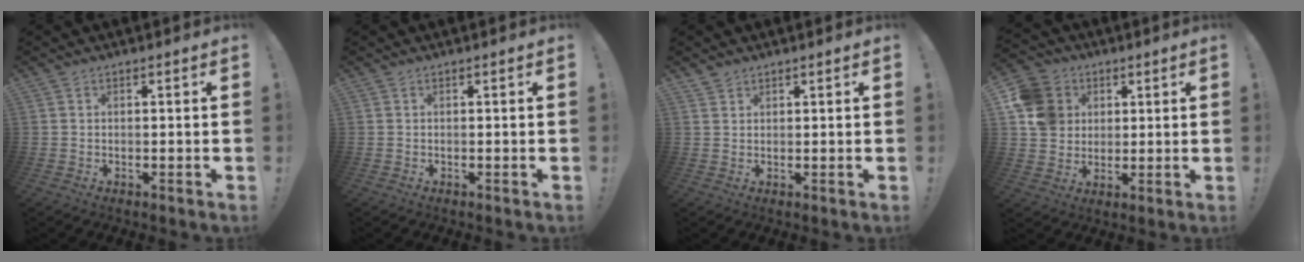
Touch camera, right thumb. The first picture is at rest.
{"total": 0.0}
{"total": 1.5, "force": [1.3, 0.8, 0.0], "torque": [0.008, -0.010, 0.024]}
{"total": 12.4, "force": [3.0, 11.2, 4.5], "torque": [-0.077, -0.002, 0.064]}